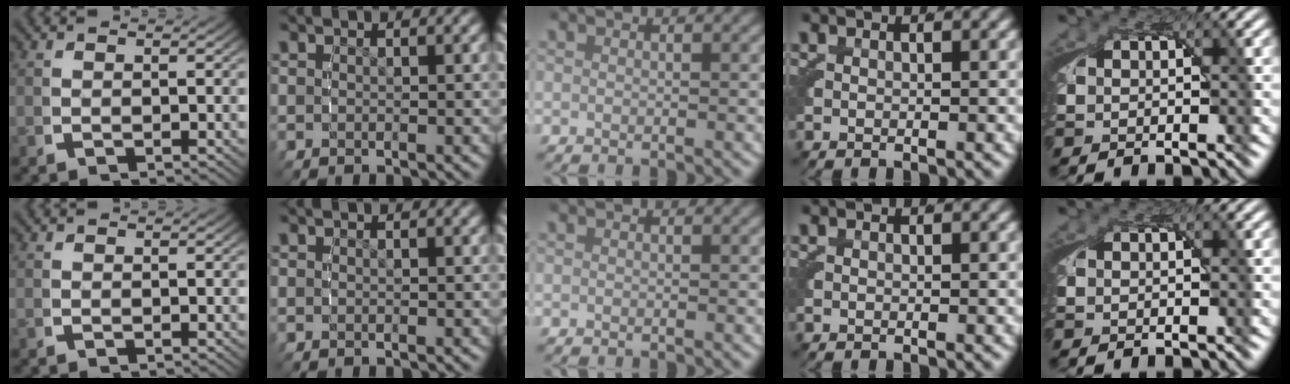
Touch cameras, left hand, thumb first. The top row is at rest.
{}